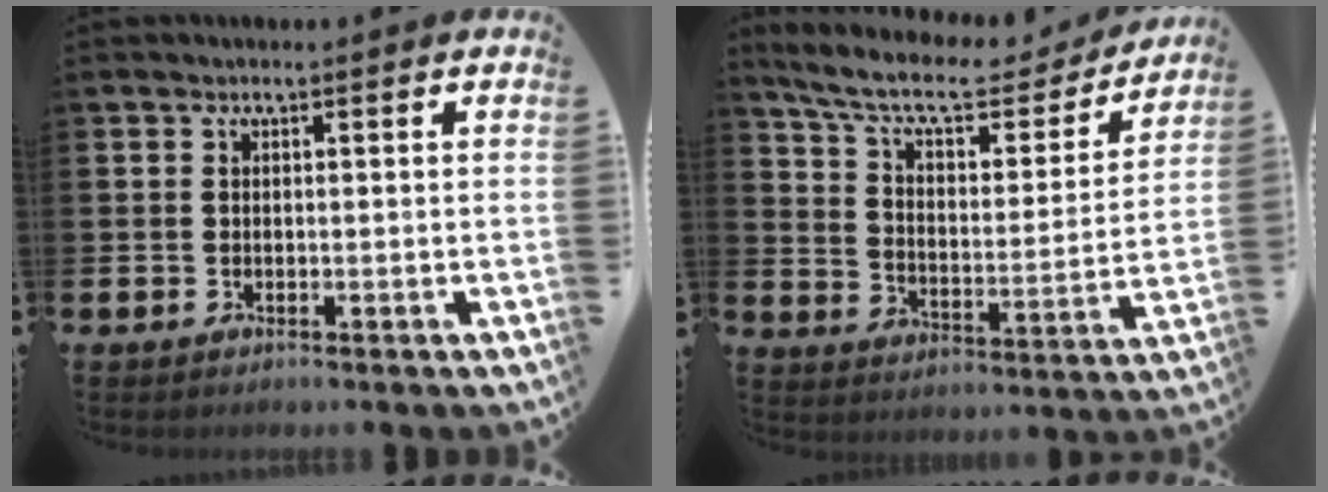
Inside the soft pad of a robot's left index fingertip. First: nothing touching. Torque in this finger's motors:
{"motor_torque": [1.04, -1.10, 0.30, 0.06]}